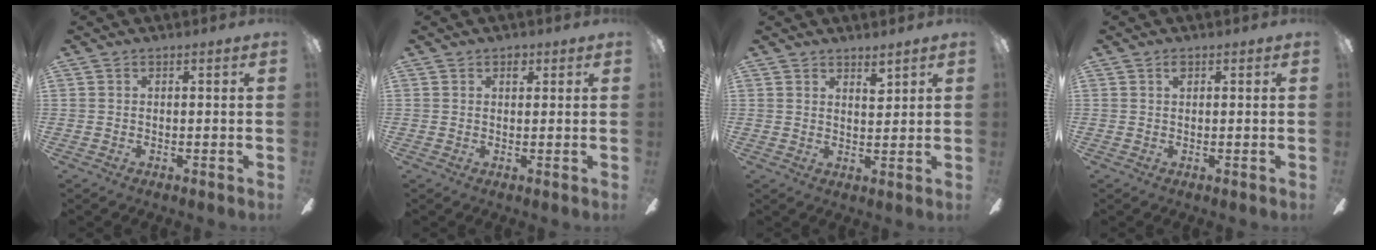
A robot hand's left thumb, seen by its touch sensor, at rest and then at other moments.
{"total": 2.0, "force": [1.2, 1.2, 0.9], "torque": [0.004, -0.008, 0.017]}
{"total": 3.9, "force": [3.4, 1.4, 1.2], "torque": [0.001, -0.025, 0.058]}
{"total": 1.0, "force": [0.7, 0.4, 0.6], "torque": [-0.006, -0.005, 0.012]}